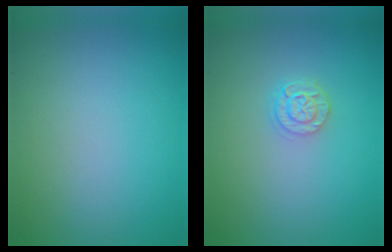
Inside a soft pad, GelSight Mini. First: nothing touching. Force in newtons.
{"total": 2.2, "press": 1.8, "slide": 1.2}